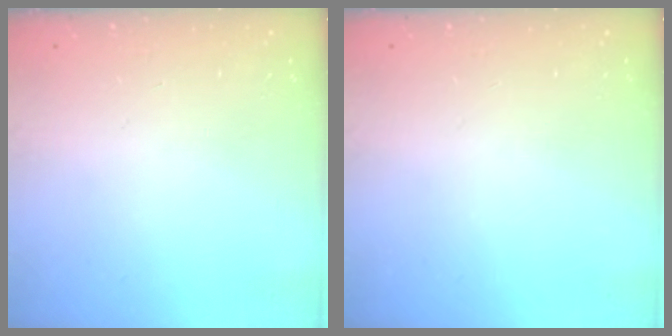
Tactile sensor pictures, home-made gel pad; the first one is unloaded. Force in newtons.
{"total": 0.0}